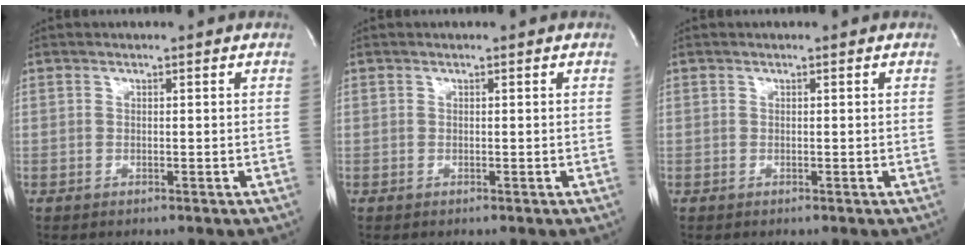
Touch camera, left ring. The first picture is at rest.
{"total": 0.0}
{"total": 0.0}